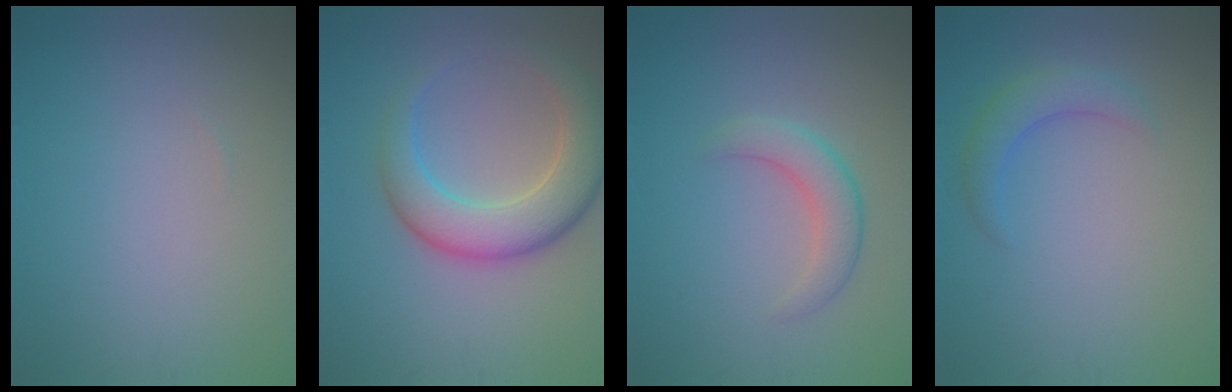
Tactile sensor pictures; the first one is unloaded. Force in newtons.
{"total": 6.3, "press": 6.3, "slide": 0.2}
{"total": 2.9, "press": 2.9, "slide": 0.2}
{"total": 2.5, "press": 2.5, "slide": 0.2}